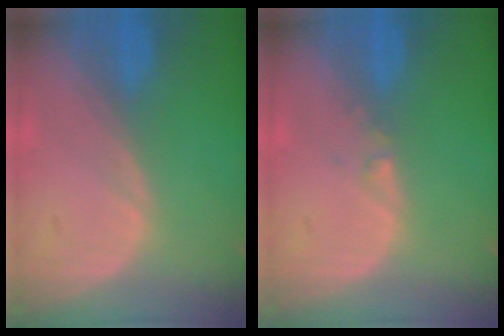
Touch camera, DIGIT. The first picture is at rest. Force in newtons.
{"total": 0.7, "press": 0.6, "slide": 0.4}